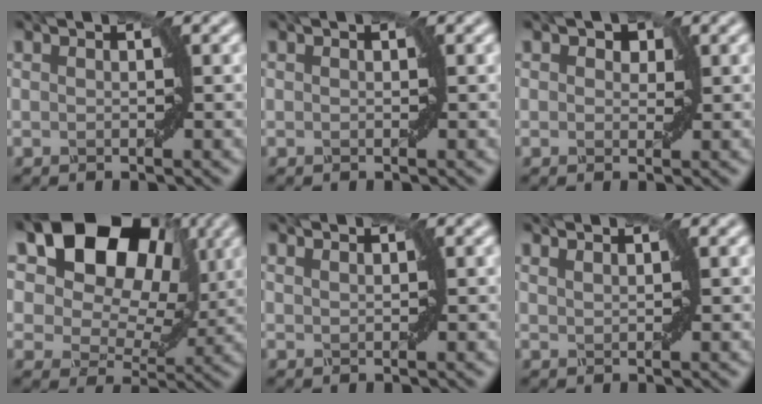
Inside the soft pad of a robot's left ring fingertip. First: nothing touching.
{"total": 0.0}
{"total": 1.3, "force": [0.5, 1.0, 0.7], "torque": [-0.007, 0.000, 0.008]}
{"total": 13.8, "force": [6.2, 9.1, 8.3], "torque": [-0.126, 0.029, 0.088]}
{"total": 1.8, "force": [1.5, 0.7, 0.7], "torque": [0.001, -0.005, 0.003]}
{"total": 2.5, "force": [2.0, 0.9, 1.1], "torque": [0.001, 0.003, 0.003]}